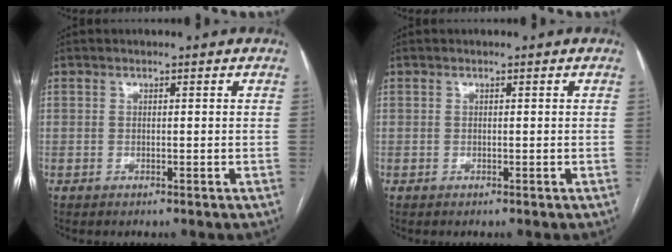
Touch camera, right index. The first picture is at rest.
{"total": 0.0}